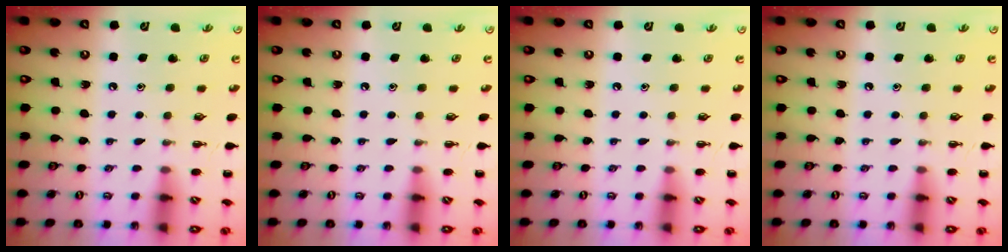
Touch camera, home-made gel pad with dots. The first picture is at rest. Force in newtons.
{"total": 0.0}
{"total": 0.0}
{"total": 0.0}